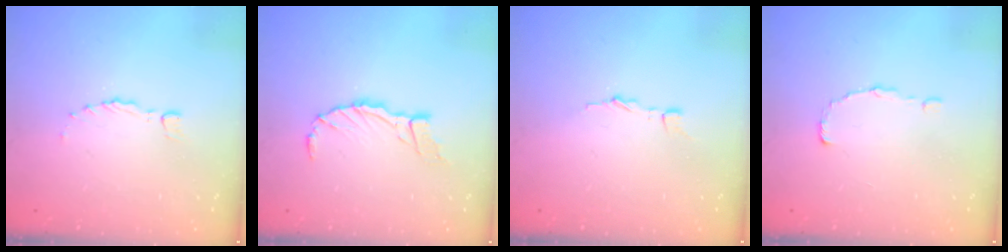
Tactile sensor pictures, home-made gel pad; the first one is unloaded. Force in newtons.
{"total": 9.1, "press": 9.1, "slide": 1.0}
{"total": 3.6, "press": 3.6, "slide": 0.3}
{"total": 0.6, "press": 0.6, "slide": 0.0}